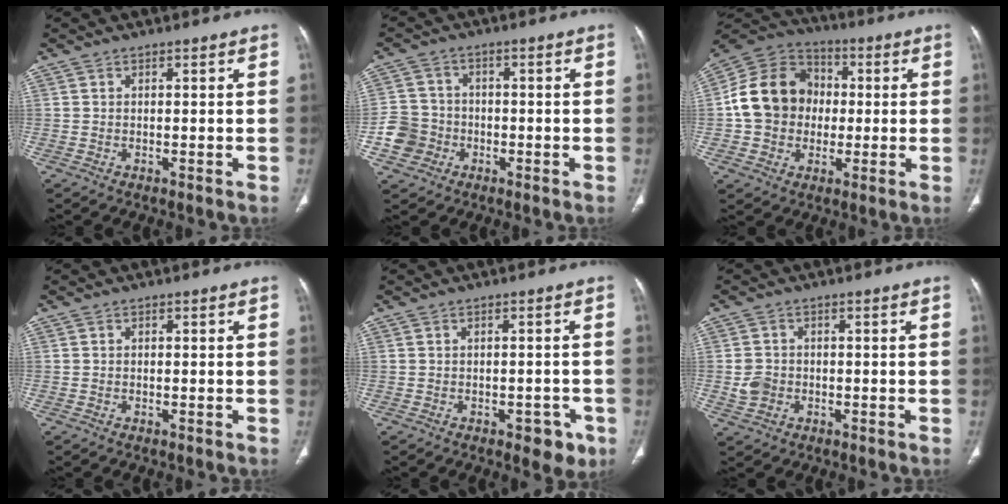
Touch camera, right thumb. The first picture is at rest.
{"total": 6.8, "force": [-2.4, 6.2, 1.5], "torque": [-0.009, 0.020, -0.046]}
{"total": 15.4, "force": [0.0, 13.2, 7.9], "torque": [-0.120, 0.027, -0.006]}
{"total": 0.0}
{"total": 4.6, "force": [-2.3, 2.6, 3.0], "torque": [-0.017, 0.010, -0.024]}
{"total": 4.0, "force": [-0.8, 3.4, 1.9], "torque": [-0.032, 0.008, -0.012]}